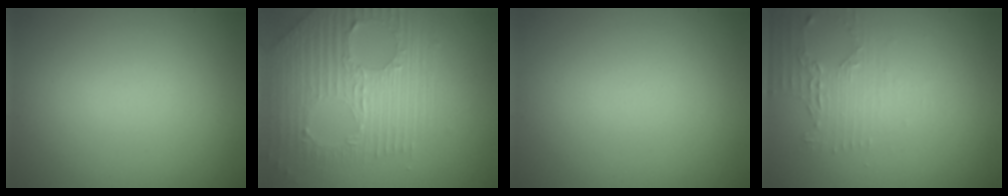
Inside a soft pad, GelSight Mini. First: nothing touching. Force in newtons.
{"total": 7.1, "press": 4.6, "slide": 5.4}
{"total": 0.0}
{"total": 2.0, "press": 1.6, "slide": 1.1}